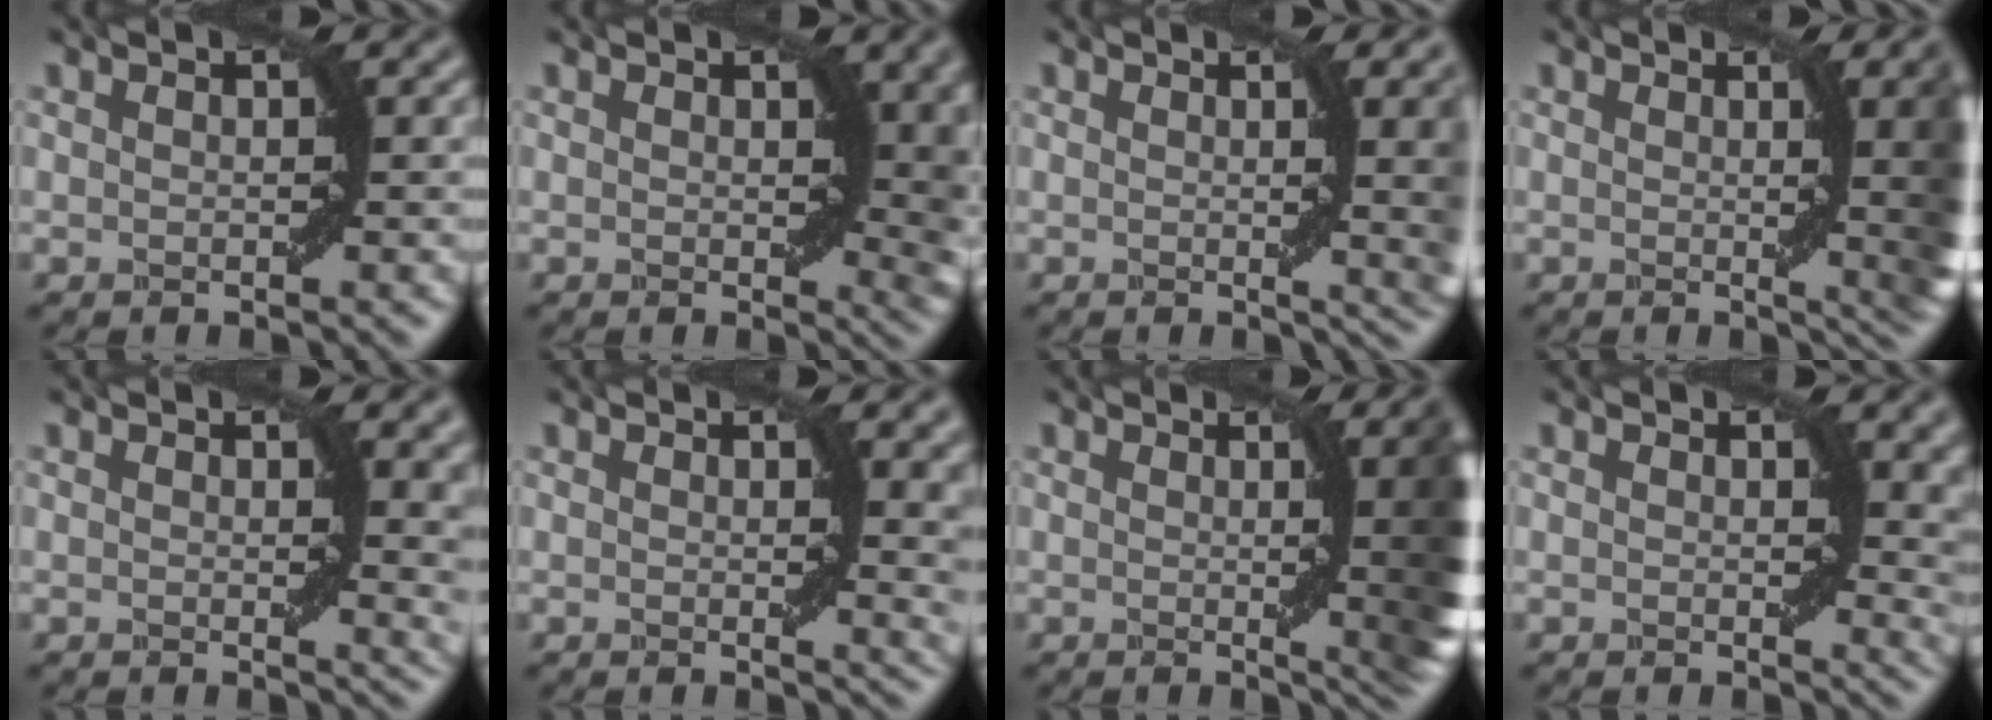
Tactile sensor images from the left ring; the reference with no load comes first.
{"total": 5.2, "force": [1.1, 2.8, 4.2], "torque": [-0.037, -0.007, 0.017]}
{"total": 8.7, "force": [0.7, 2.8, 8.2], "torque": [-0.060, 0.010, 0.009]}
{"total": 9.5, "force": [0.6, 2.8, 9.1], "torque": [-0.062, 0.015, 0.007]}
{"total": 4.6, "force": [1.1, 1.5, 4.2], "torque": [-0.035, -0.004, 0.019]}
{"total": 4.5, "force": [1.1, 1.5, 4.1], "torque": [-0.035, -0.005, 0.020]}
{"total": 10.6, "force": [0.7, 3.1, 10.1], "torque": [-0.069, 0.018, 0.007]}
{"total": 4.0, "force": [1.2, 2.0, 3.3], "torque": [-0.027, -0.007, 0.021]}